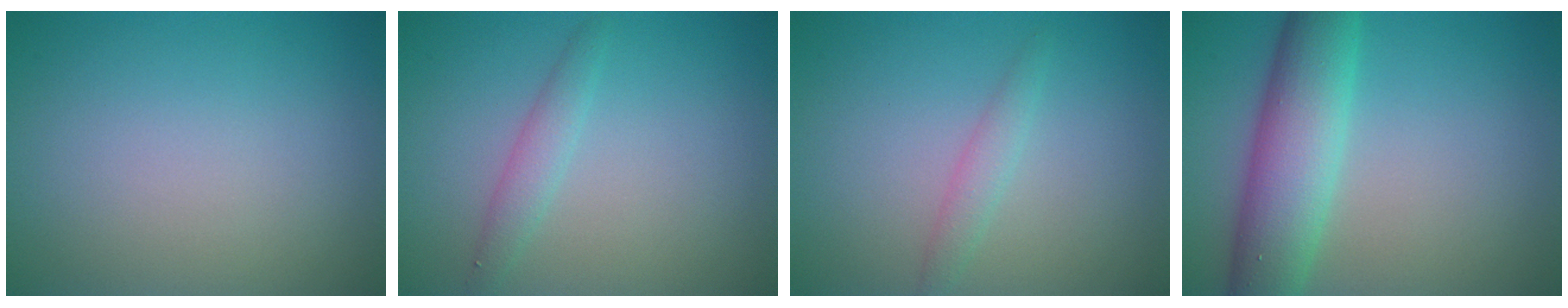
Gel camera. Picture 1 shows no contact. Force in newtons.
{"total": 1.6, "press": 1.6, "slide": 0.0}
{"total": 1.4, "press": 1.4, "slide": 0.0}
{"total": 7.0, "press": 7.0, "slide": 0.1}